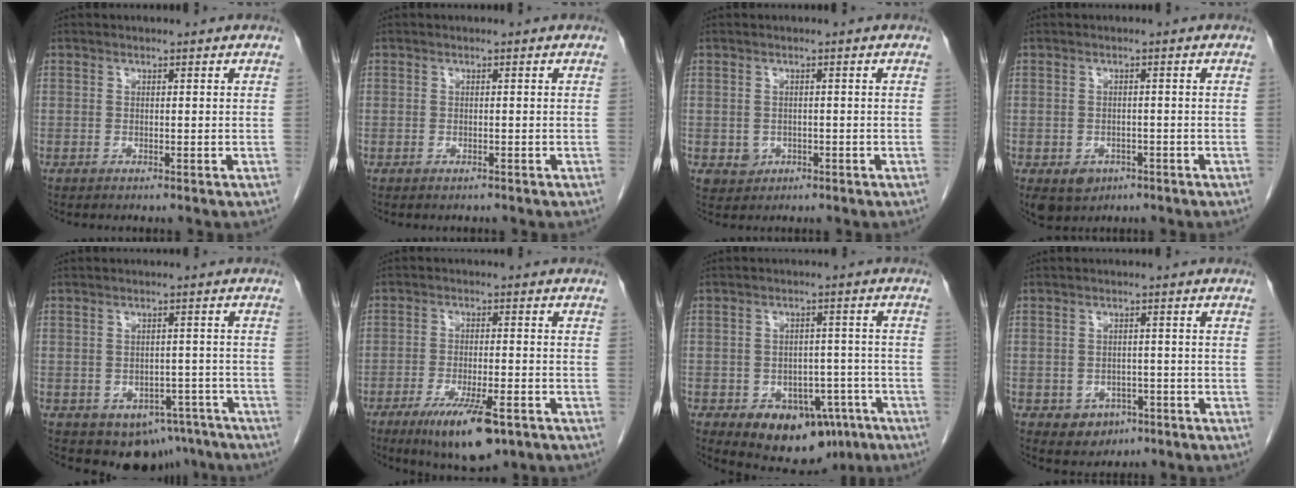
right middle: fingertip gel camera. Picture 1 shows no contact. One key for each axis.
{"total": 0.5, "fx": -0.4, "fy": 0.4, "fz": -0.1, "tx": -0.006, "ty": 0.002, "tz": -0.007}
{"total": 2.4, "fx": -0.5, "fy": 2.2, "fz": 0.7, "tx": -0.010, "ty": 0.003, "tz": 0.001}
{"total": 4.8, "fx": -2.3, "fy": 3.8, "fz": 1.8, "tx": -0.032, "ty": -0.002, "tz": -0.026}
{"total": 7.8, "fx": -5.0, "fy": 5.2, "fz": 2.9, "tx": -0.021, "ty": 0.013, "tz": -0.060}
{"total": 10.3, "fx": -6.1, "fy": 2.4, "fz": 7.9, "tx": -0.133, "ty": -0.019, "tz": -0.092}
{"total": 12.5, "fx": -6.9, "fy": 8.0, "fz": 6.7, "tx": -0.086, "ty": 0.016, "tz": -0.089}
{"total": 3.9, "fx": -1.8, "fy": 3.2, "fz": 1.3, "tx": -0.016, "ty": 0.005, "tz": -0.015}